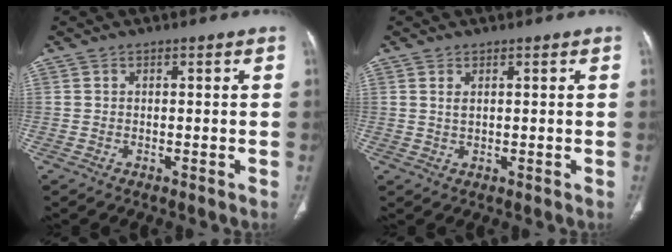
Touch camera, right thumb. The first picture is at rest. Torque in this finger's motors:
{"motor_torque": [-0.73, 0.43, -0.04, 0.33, 0.07]}